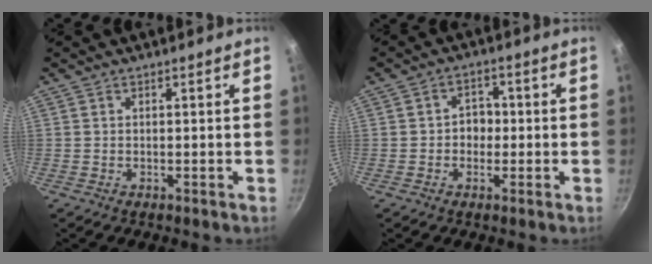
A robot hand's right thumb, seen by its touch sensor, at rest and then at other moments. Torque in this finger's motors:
{"motor_torque": [-0.73, 0.24, 0.16, -0.06, 0.04]}